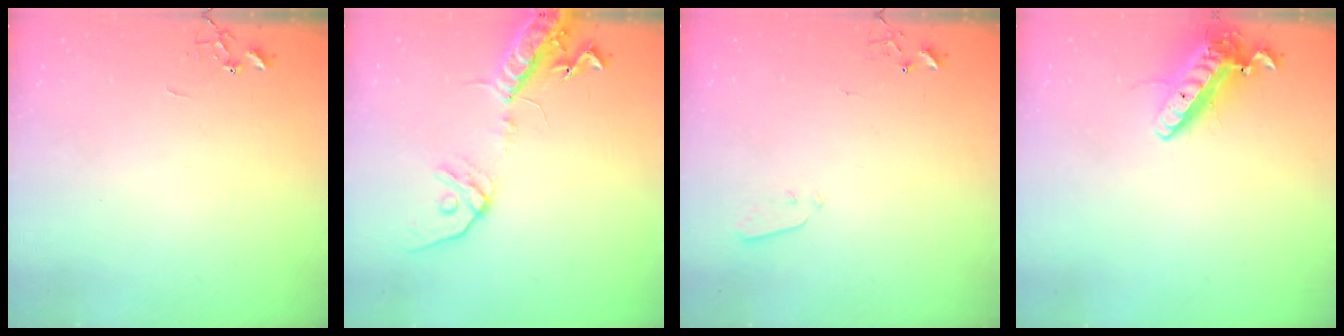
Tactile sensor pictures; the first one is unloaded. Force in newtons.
{"total": 15.4, "press": 15.0, "slide": 3.4}
{"total": 3.3, "press": 3.2, "slide": 0.7}
{"total": 14.8, "press": 14.5, "slide": 2.9}